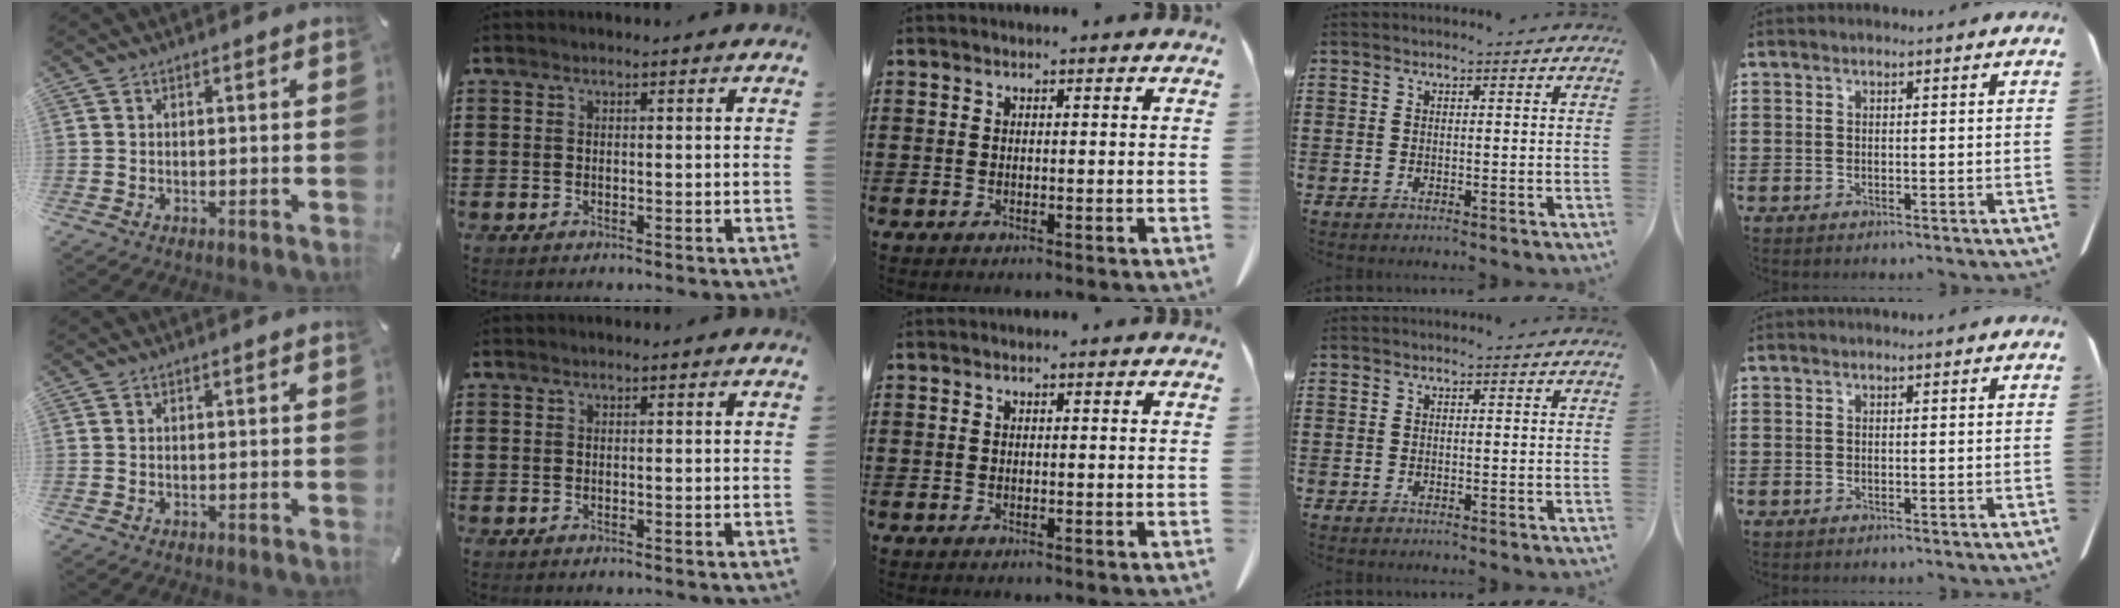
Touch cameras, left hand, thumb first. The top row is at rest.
{}